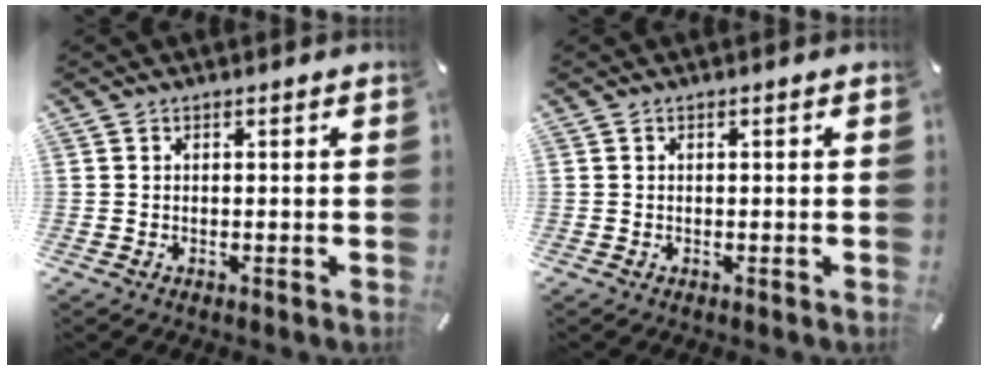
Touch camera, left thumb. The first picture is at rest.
{"total": 0.0}